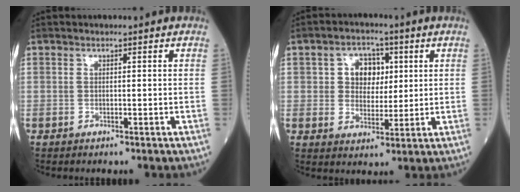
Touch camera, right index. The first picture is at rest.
{"total": 6.0, "force": [1.6, 4.4, 3.7], "torque": [-0.059, 0.016, 0.030]}